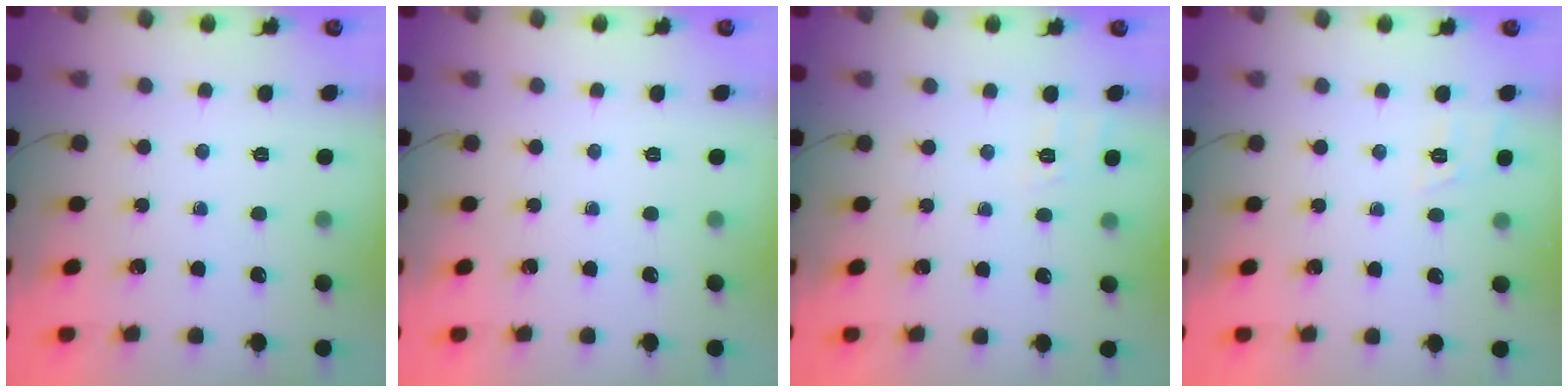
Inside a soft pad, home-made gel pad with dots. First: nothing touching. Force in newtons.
{"total": 0.0}
{"total": 2.3, "press": 1.3, "slide": 1.9}
{"total": 2.9, "press": 2.3, "slide": 1.8}